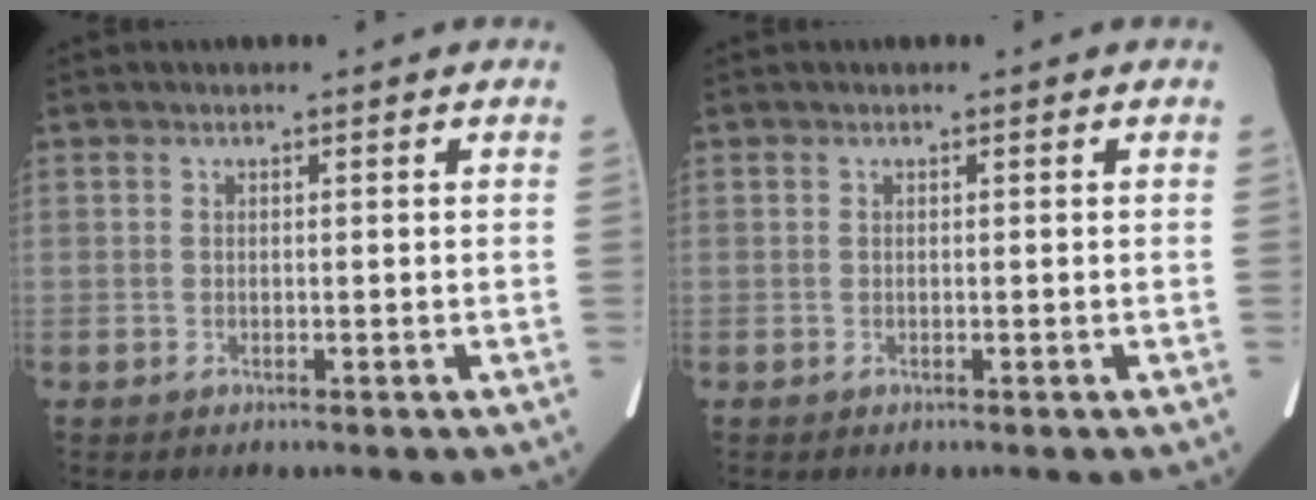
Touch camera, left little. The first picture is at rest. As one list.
[{"total": 0.0}]